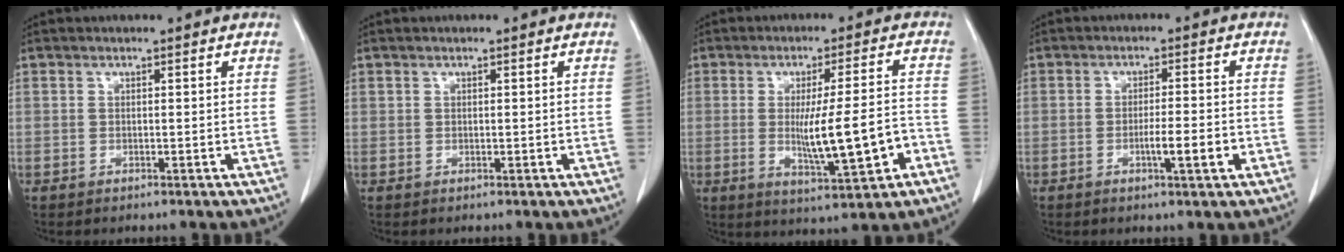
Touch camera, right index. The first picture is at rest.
{"total": 0.0}
{"total": 11.3, "force": [-2.6, 0.8, 10.9], "torque": [-0.175, -0.008, -0.032]}
{"total": 4.8, "force": [-1.6, 0.2, 4.5], "torque": [-0.067, -0.001, -0.022]}